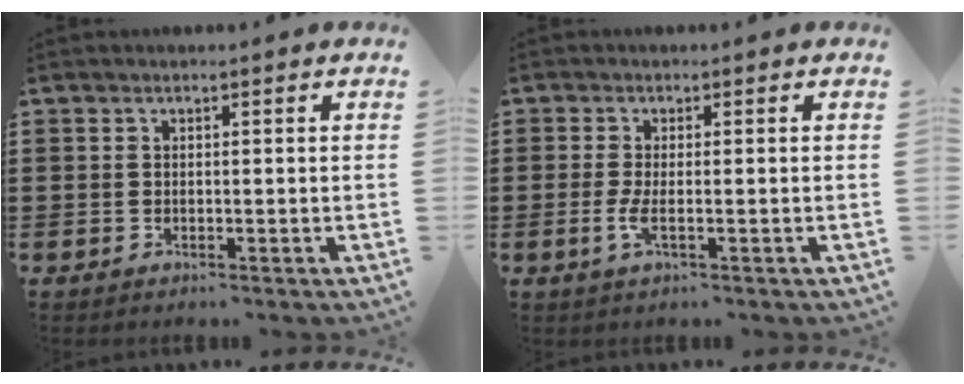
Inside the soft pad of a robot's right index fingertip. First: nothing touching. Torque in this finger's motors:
{"motor_torque": [0.62, 1.52, 0.05, 0.02]}